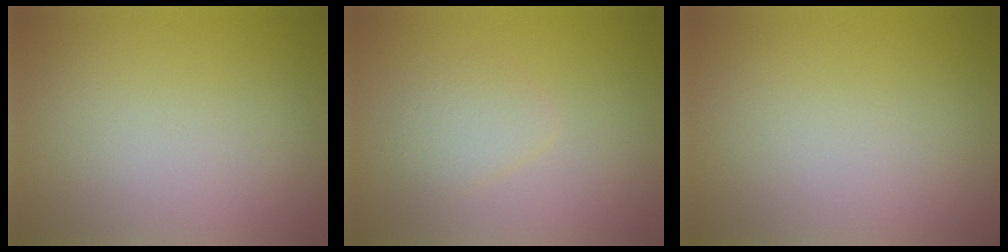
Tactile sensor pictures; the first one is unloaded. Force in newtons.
{"total": 1.9, "press": 1.9, "slide": 0.1}
{"total": 0.0}